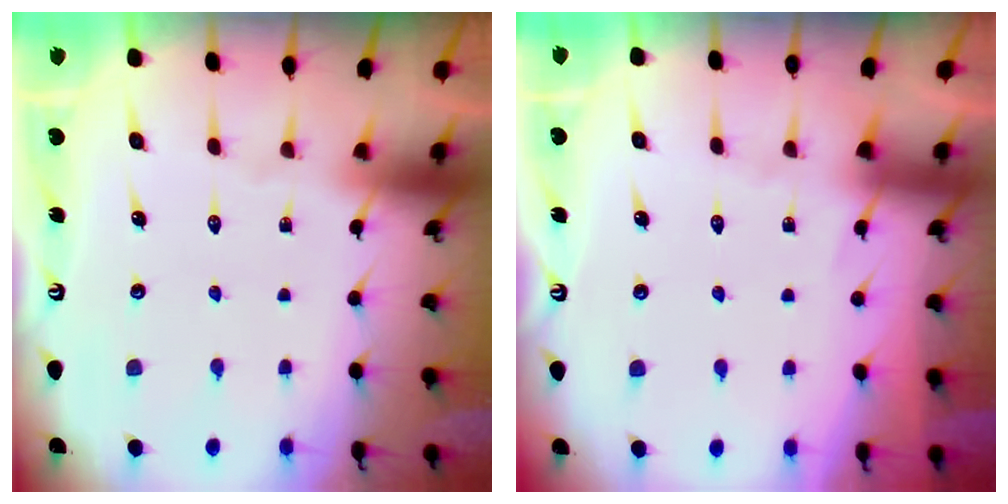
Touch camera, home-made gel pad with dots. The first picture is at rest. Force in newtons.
{"total": 2.5, "press": 2.4, "slide": 0.4}